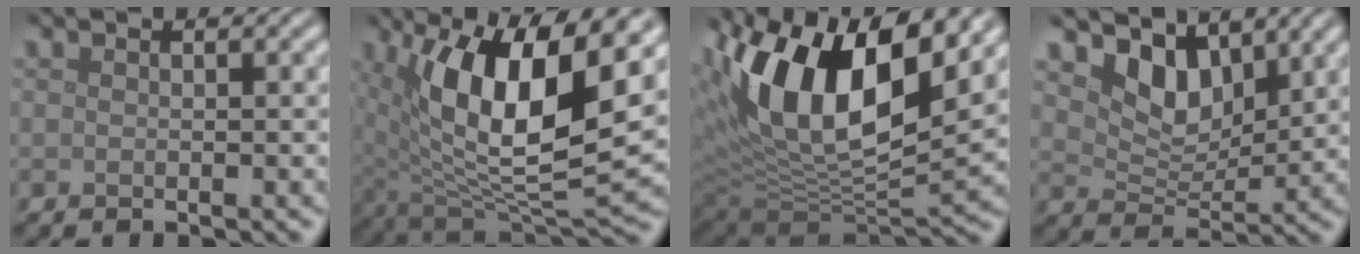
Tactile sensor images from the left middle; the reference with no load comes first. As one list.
[{"total": 14.0, "force": [5.1, 5.2, 12.0], "torque": [-0.197, -0.003, 0.087]}, {"total": 14.5, "force": [5.7, 7.0, 11.4], "torque": [-0.203, 0.012, 0.098]}, {"total": 4.8, "force": [3.5, 2.5, 2.2], "torque": [-0.048, -0.011, 0.054]}]